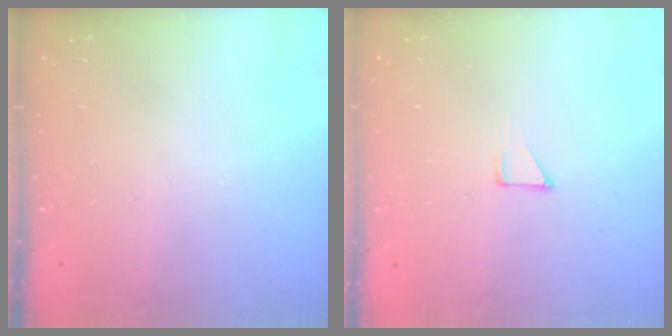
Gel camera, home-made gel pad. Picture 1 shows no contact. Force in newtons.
{"total": 4.8, "press": 4.8, "slide": 0.2}